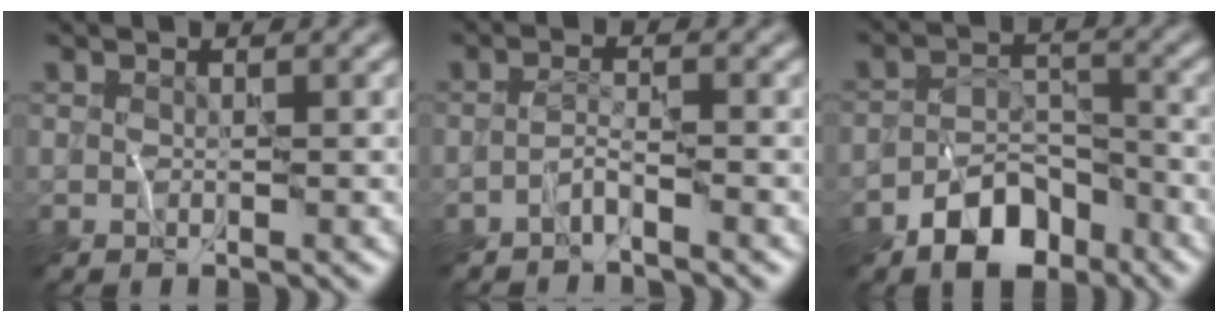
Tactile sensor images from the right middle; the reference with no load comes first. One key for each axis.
{"total": 1.3, "fx": -1.2, "fy": -0.1, "fz": 0.6, "tx": -0.014, "ty": 0.009, "tz": -0.026}
{"total": 5.8, "fx": -3.8, "fy": 3.3, "fz": 3.0, "tx": -0.038, "ty": 0.000, "tz": -0.069}